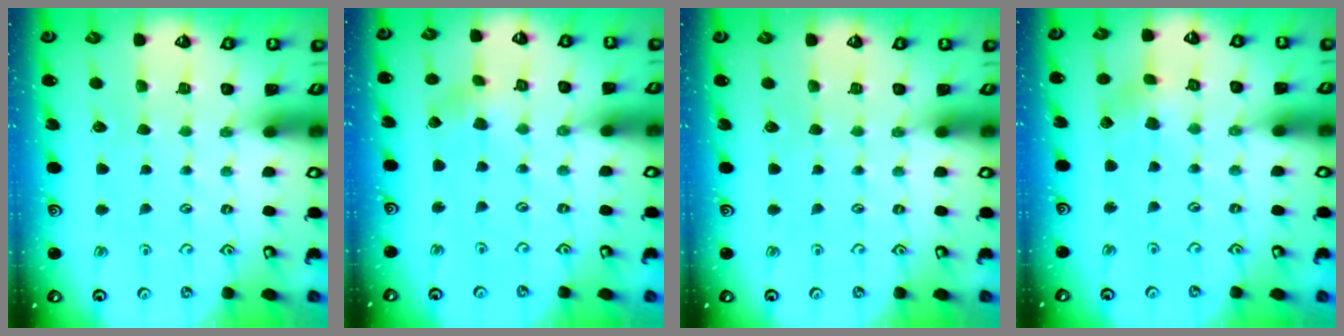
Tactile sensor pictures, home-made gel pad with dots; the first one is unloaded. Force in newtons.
{"total": 2.0, "press": 1.9, "slide": 0.6}
{"total": 0.0}
{"total": 2.3, "press": 2.2, "slide": 0.4}